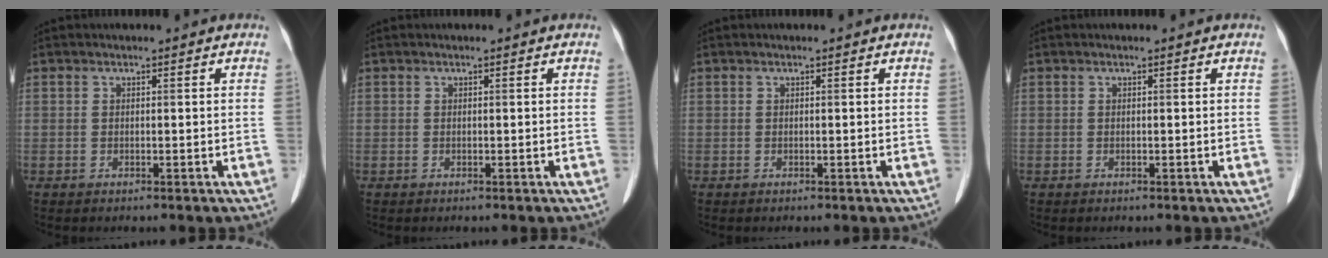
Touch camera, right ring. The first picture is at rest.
{"total": 0.0}
{"total": 0.0}
{"total": 0.0}